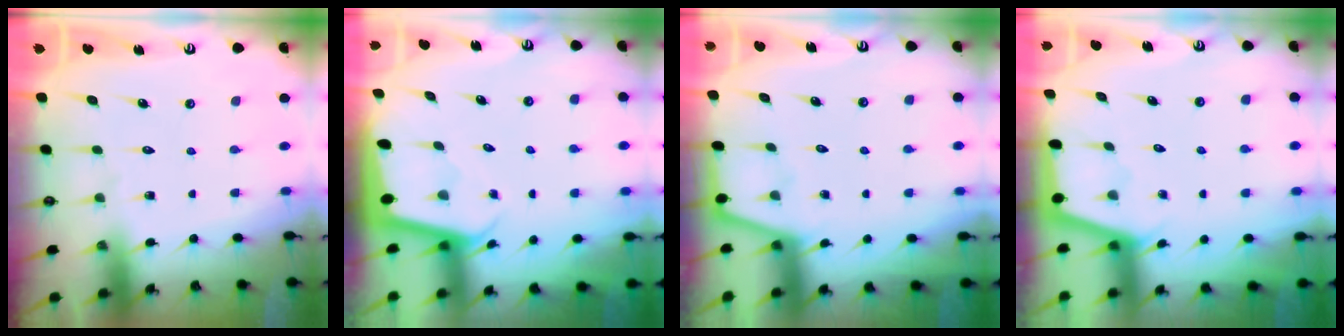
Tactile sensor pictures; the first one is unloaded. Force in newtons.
{"total": 1.8, "press": 1.8, "slide": 0.1}
{"total": 1.9, "press": 1.9, "slide": 0.2}
{"total": 2.4, "press": 2.3, "slide": 0.4}